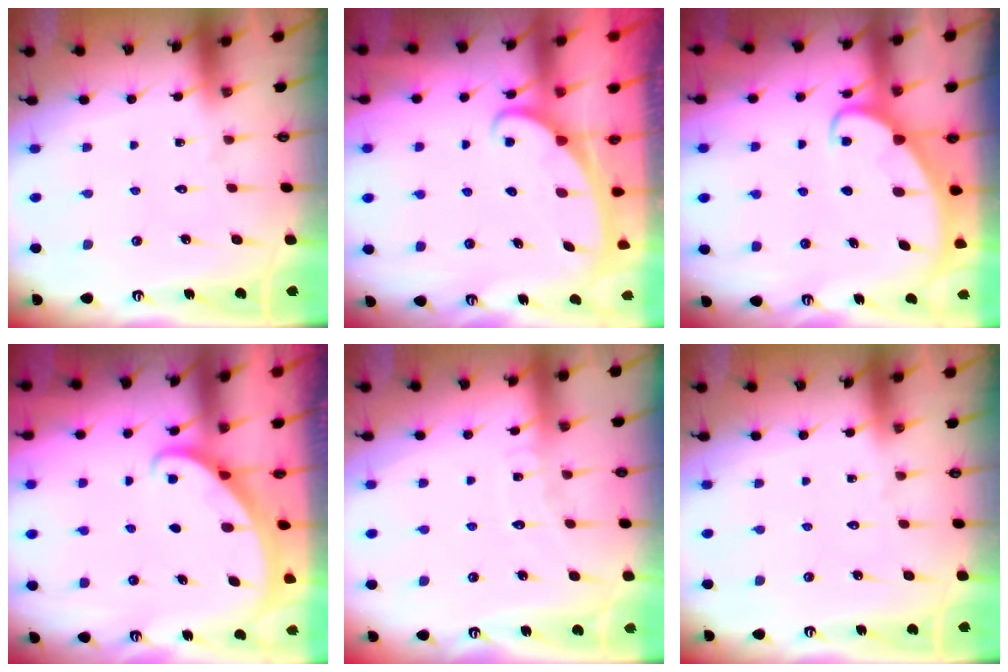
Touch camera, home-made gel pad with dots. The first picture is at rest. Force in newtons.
{"total": 1.9, "press": 1.9, "slide": 0.1}
{"total": 3.0, "press": 3.0, "slide": 0.4}
{"total": 1.6, "press": 1.5, "slide": 0.1}
{"total": 4.0, "press": 4.0, "slide": 0.4}
{"total": 0.0}